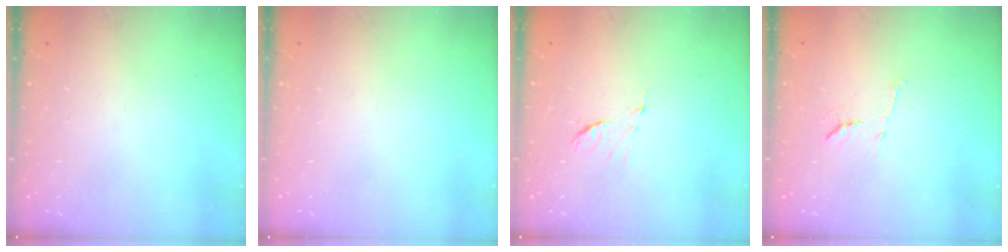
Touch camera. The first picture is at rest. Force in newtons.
{"total": 0.0}
{"total": 6.2, "press": 6.2, "slide": 0.2}
{"total": 9.1, "press": 9.1, "slide": 0.4}